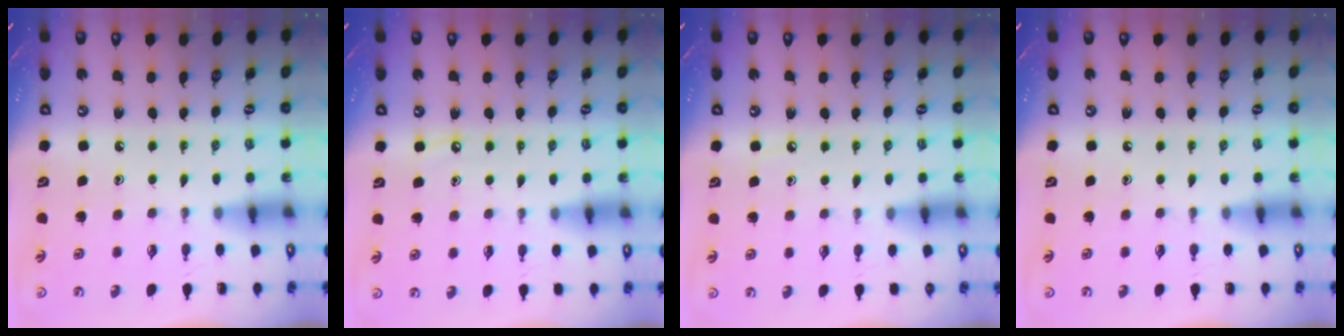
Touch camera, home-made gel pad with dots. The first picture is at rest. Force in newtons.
{"total": 4.0, "press": 3.9, "slide": 0.6}
{"total": 3.7, "press": 3.7, "slide": 0.4}
{"total": 0.0}